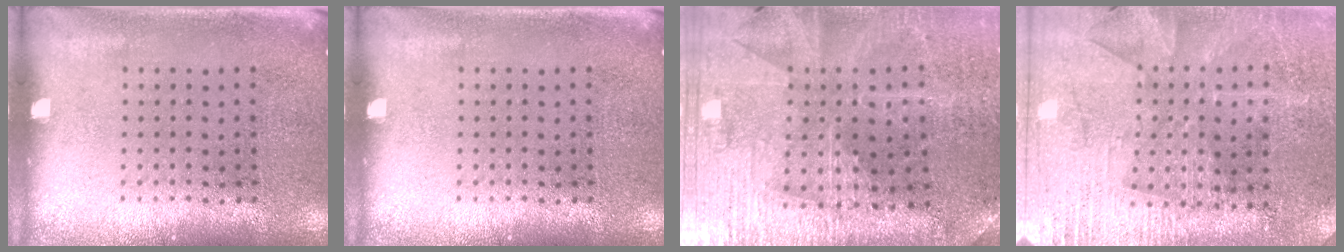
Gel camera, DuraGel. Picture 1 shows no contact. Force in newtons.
{"total": 0.0}
{"total": 2.0, "press": 2.0, "slide": 0.3}
{"total": 2.9, "press": 2.8, "slide": 0.5}